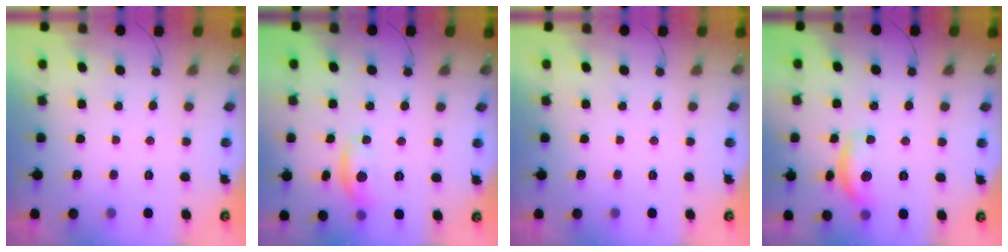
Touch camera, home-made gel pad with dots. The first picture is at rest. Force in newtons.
{"total": 8.7, "press": 8.7, "slide": 0.5}
{"total": 0.0}
{"total": 11.6, "press": 11.5, "slide": 0.7}